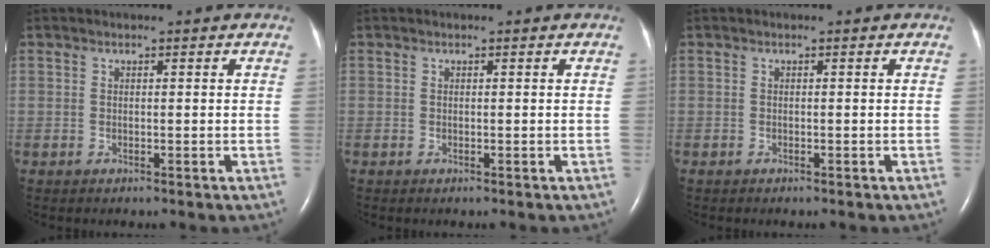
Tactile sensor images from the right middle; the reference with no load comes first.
{"total": 0.0}
{"total": 0.0}